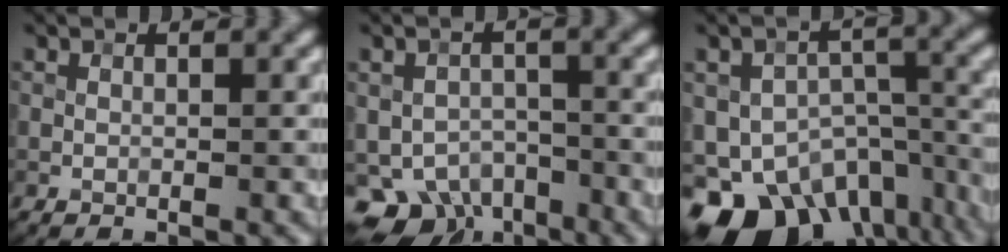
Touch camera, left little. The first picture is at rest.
{"total": 6.2, "force": [-4.1, 3.7, 2.8], "torque": [-0.034, -0.015, -0.066]}
{"total": 16.0, "force": [-10.0, 9.6, 7.9], "torque": [-0.156, -0.041, -0.122]}